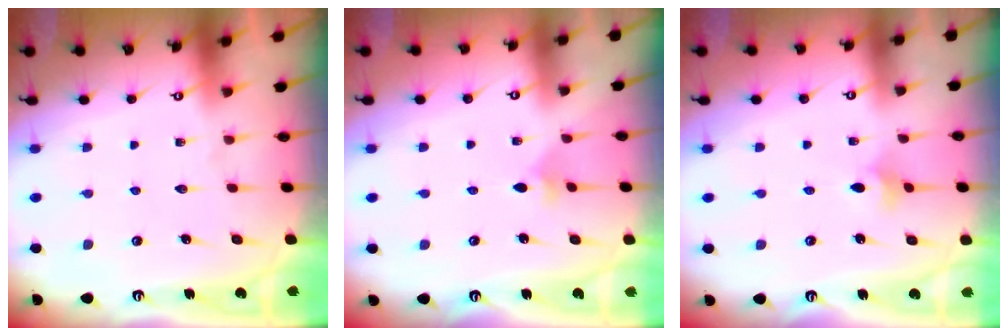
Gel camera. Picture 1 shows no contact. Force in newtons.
{"total": 2.8, "press": 2.7, "slide": 0.7}
{"total": 3.3, "press": 3.2, "slide": 0.6}